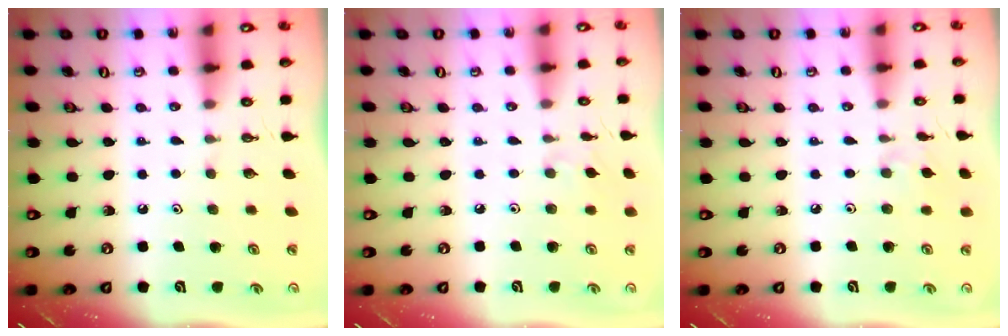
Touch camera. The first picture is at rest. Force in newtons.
{"total": 2.4, "press": 2.4, "slide": 0.6}
{"total": 2.4, "press": 2.4, "slide": 0.4}